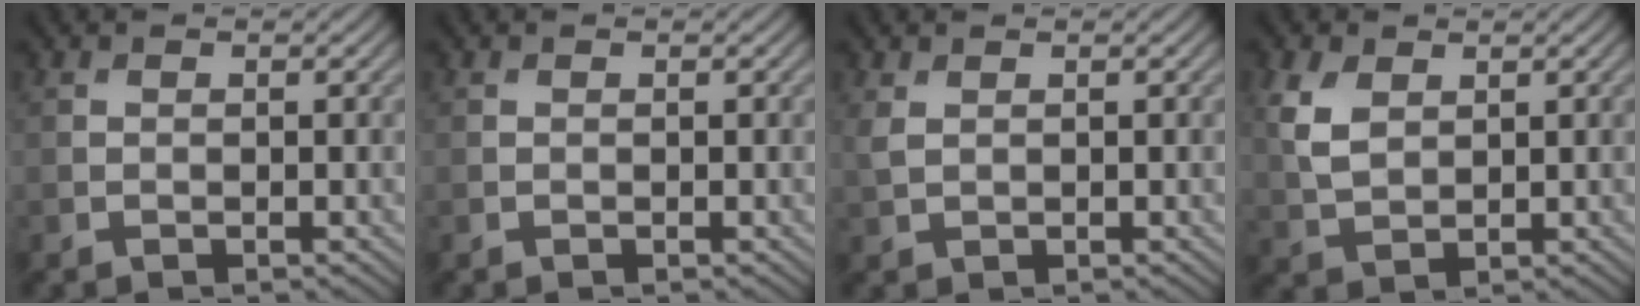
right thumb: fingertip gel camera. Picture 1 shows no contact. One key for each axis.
{"total": 0.0}
{"total": 1.4, "fx": 0.6, "fy": 0.7, "fz": 1.0, "tx": -0.033, "ty": 0.002, "tz": 0.014}
{"total": 4.7, "fx": 1.7, "fy": 3.0, "fz": 3.1, "tx": -0.089, "ty": 0.003, "tz": 0.036}